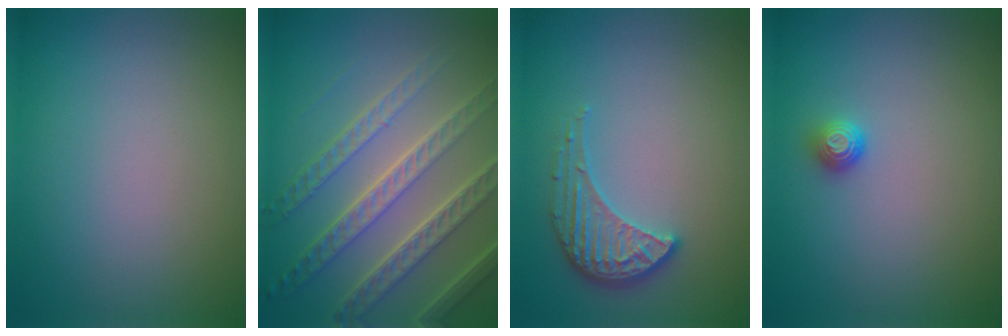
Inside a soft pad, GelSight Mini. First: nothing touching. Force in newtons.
{"total": 7.5, "press": 5.3, "slide": 5.3}
{"total": 3.4, "press": 3.2, "slide": 1.3}
{"total": 1.2, "press": 1.1, "slide": 0.4}